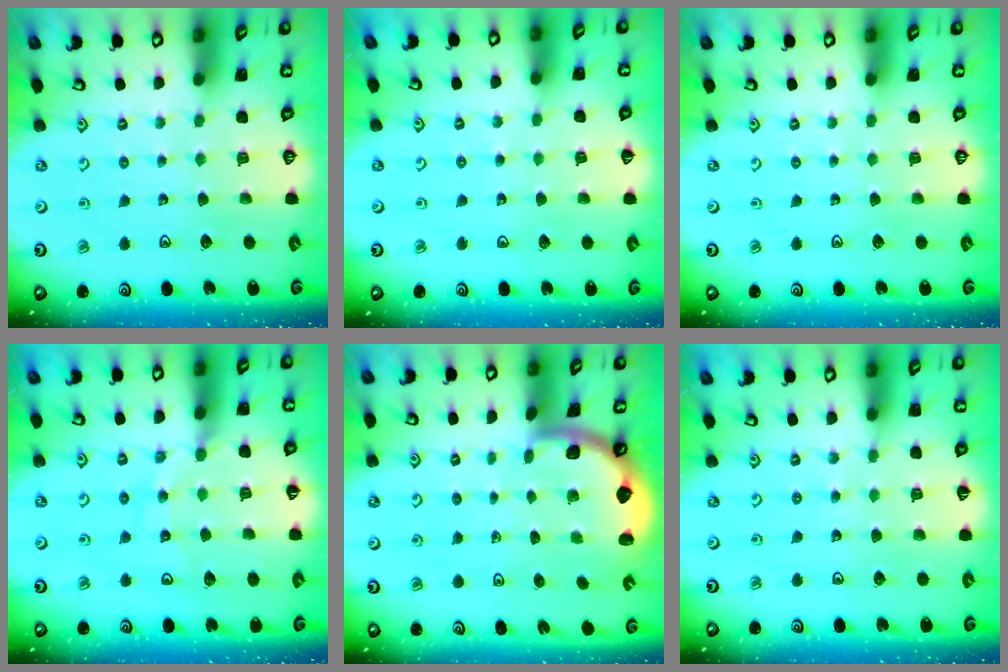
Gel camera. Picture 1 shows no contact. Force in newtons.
{"total": 2.4, "press": 2.4, "slide": 0.3}
{"total": 0.0}
{"total": 12.2, "press": 12.2, "slide": 1.4}
{"total": 1.6, "press": 1.6, "slide": 0.1}
{"total": 2.9, "press": 2.9, "slide": 0.4}